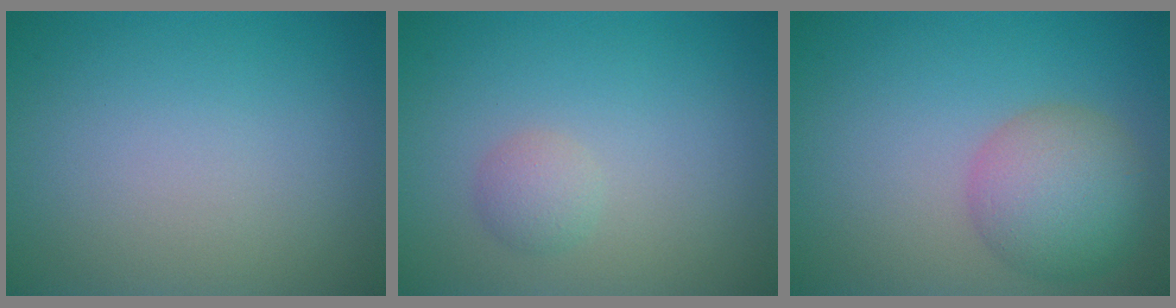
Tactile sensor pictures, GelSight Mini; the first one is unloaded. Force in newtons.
{"total": 1.4, "press": 1.4, "slide": 0.1}
{"total": 5.2, "press": 5.2, "slide": 0.4}